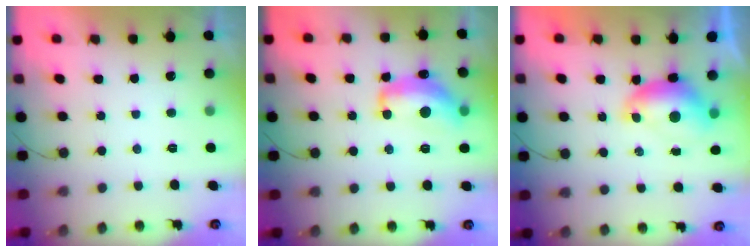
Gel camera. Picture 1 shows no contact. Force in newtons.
{"total": 13.6, "press": 13.5, "slide": 0.8}
{"total": 7.9, "press": 7.9, "slide": 1.0}